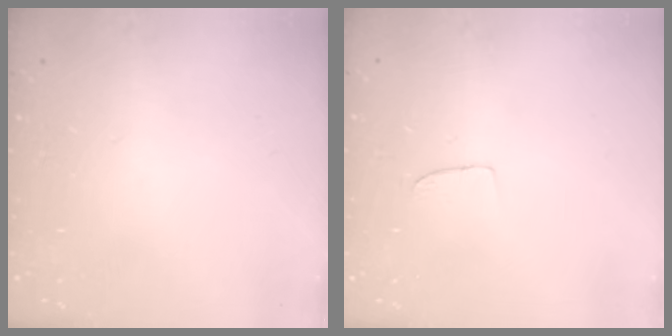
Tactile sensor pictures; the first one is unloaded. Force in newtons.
{"total": 2.5, "press": 2.5, "slide": 0.1}